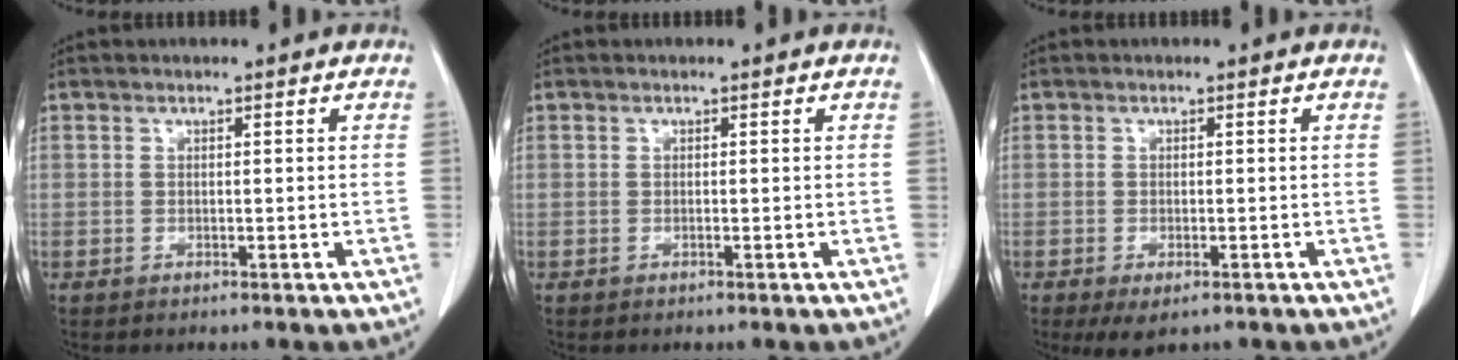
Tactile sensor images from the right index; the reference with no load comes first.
{"total": 0.0}
{"total": 3.5, "force": [-2.1, 1.4, 2.4], "torque": [-0.036, -0.007, -0.024]}